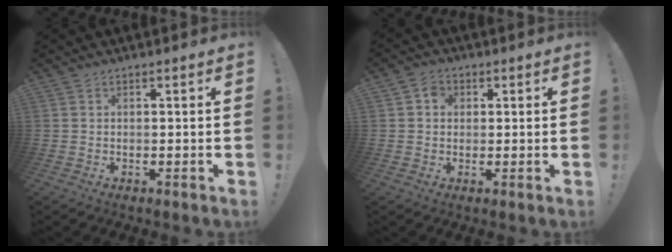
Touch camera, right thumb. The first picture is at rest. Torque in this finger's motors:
{"motor_torque": [-0.01, -0.11, -0.08, 0.09, 0.10]}